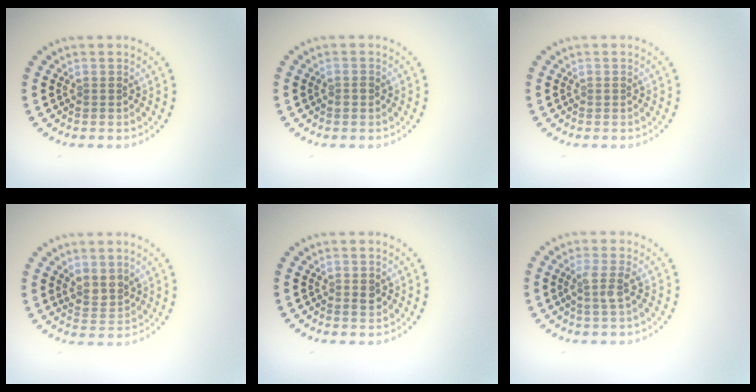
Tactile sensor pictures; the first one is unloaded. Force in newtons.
{"total": 0.9, "press": 0.9, "slide": 0.0}
{"total": 0.0}
{"total": 2.1, "press": 1.8, "slide": 1.1}
{"total": 1.2, "press": 1.2, "slide": 0.2}
{"total": 1.8, "press": 1.3, "slide": 1.2}